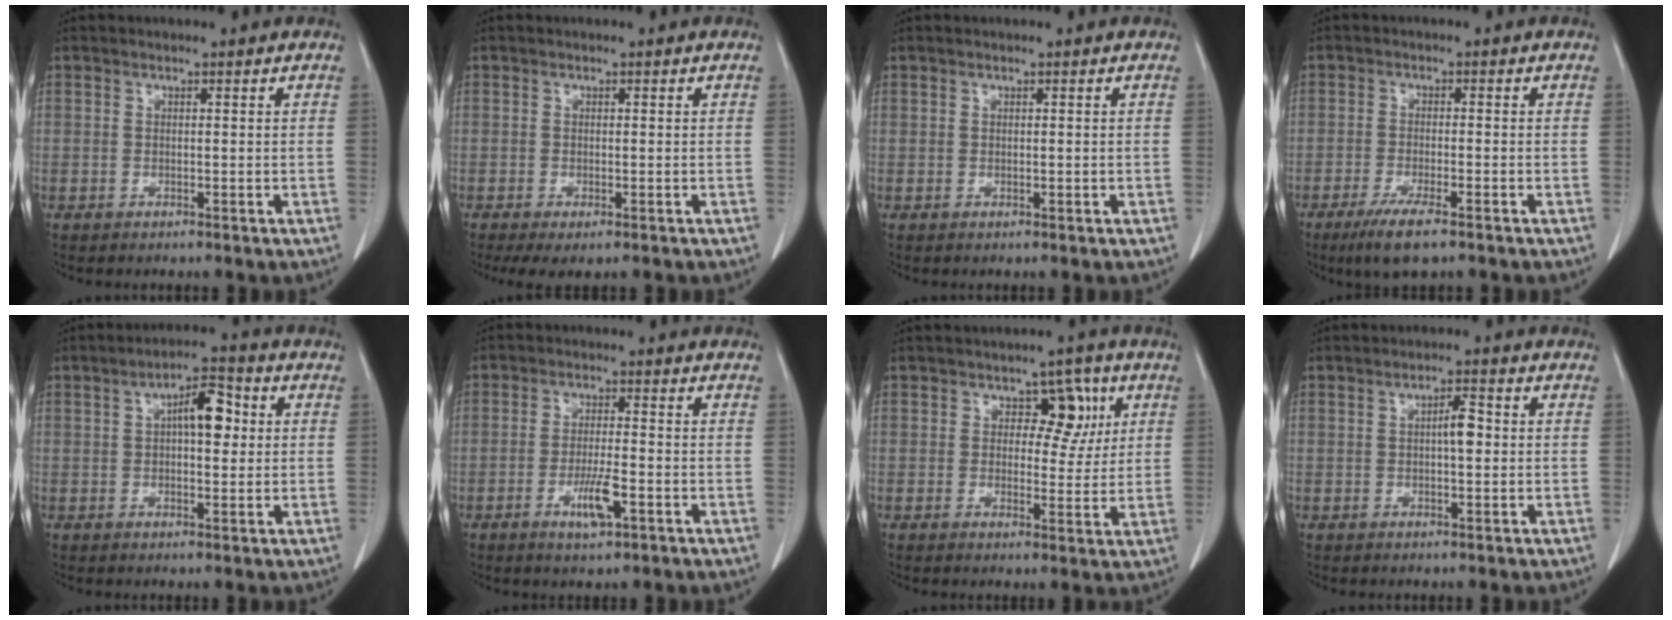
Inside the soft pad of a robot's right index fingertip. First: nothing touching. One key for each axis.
{"total": 4.3, "fx": -3.0, "fy": 1.4, "fz": 2.8, "tx": -0.043, "ty": -0.012, "tz": -0.045}
{"total": 0.0}
{"total": 6.2, "fx": -4.1, "fy": 0.7, "fz": 4.6, "tx": -0.087, "ty": -0.016, "tz": -0.069}
{"total": 6.6, "fx": 1.2, "fy": 2.4, "fz": 6.0, "tx": -0.096, "ty": 0.018, "tz": 0.018}
{"total": 5.3, "fx": -2.3, "fy": 0.9, "fz": 4.7, "tx": -0.088, "ty": -0.005, "tz": -0.040}
{"total": 5.8, "fx": 1.9, "fy": 3.6, "fz": 4.1, "tx": -0.041, "ty": 0.012, "tz": 0.027}
{"total": 3.2, "fx": 0.1, "fy": 0.8, "fz": 3.1, "tx": -0.050, "ty": 0.003, "tz": 0.001}